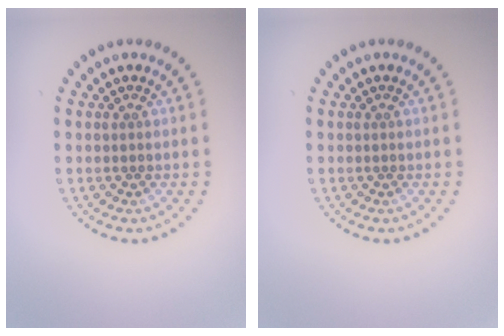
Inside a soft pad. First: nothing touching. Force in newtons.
{"total": 0.0}